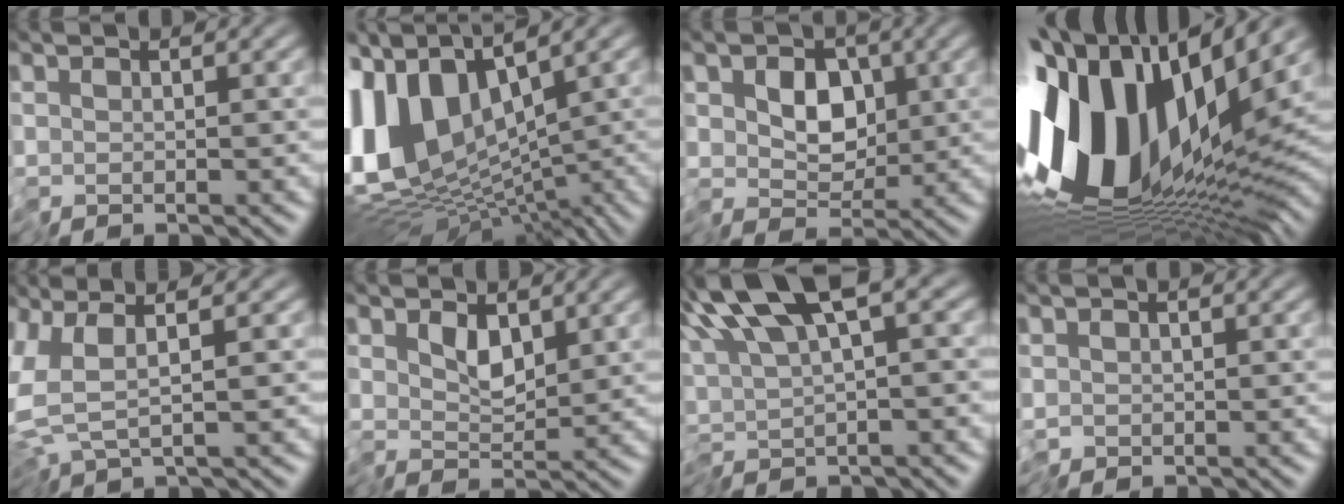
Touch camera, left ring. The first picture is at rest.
{"total": 14.4, "force": [0.1, 8.8, 11.4], "torque": [-0.252, 0.017, 0.008]}
{"total": 4.2, "force": [-0.2, 3.1, 2.9], "torque": [-0.047, -0.005, -0.012]}
{"total": 17.4, "force": [1.1, 8.7, 15.0], "torque": [-0.289, -0.016, 0.014]}
{"total": 4.5, "force": [-0.1, 1.4, 4.3], "torque": [-0.105, -0.003, 0.000]}
{"total": 1.7, "force": [0.5, 0.9, 1.3], "torque": [-0.028, -0.007, 0.010]}
{"total": 10.0, "force": [3.4, 3.2, 8.8], "torque": [-0.170, 0.014, 0.056]}
{"total": 0.6, "force": [-0.3, 0.5, 0.3], "torque": [-0.008, -0.002, -0.008]}